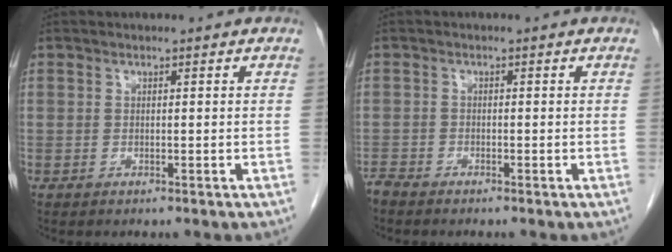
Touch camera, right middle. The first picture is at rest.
{"total": 1.5, "force": [-1.5, 0.1, 0.2], "torque": [-0.008, -0.004, -0.028]}